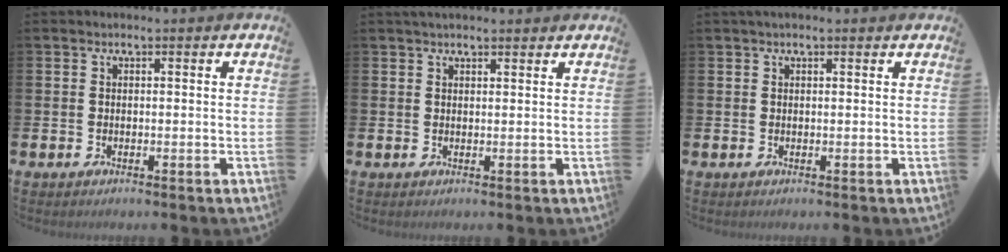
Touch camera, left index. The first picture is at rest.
{"total": 1.7, "force": [1.6, 0.4, 0.5], "torque": [-0.001, -0.002, 0.028]}
{"total": 0.8, "force": [0.6, 0.1, 0.5], "torque": [0.002, -0.002, 0.009]}